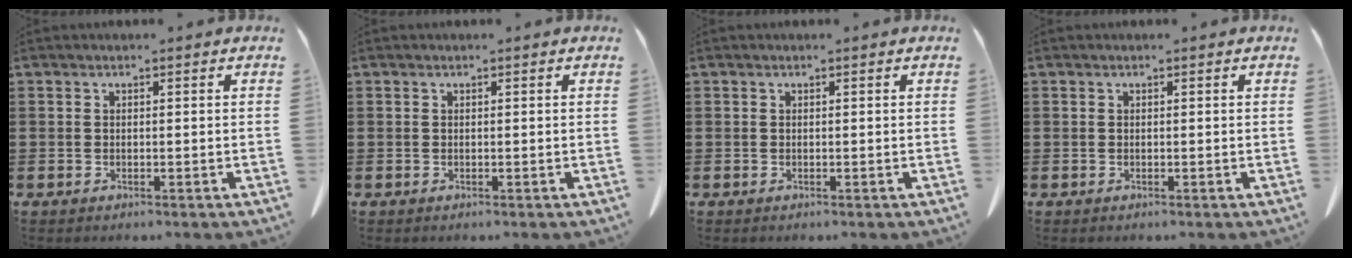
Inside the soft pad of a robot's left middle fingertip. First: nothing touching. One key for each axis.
{"total": 0.0}
{"total": 0.0}
{"total": 0.0}